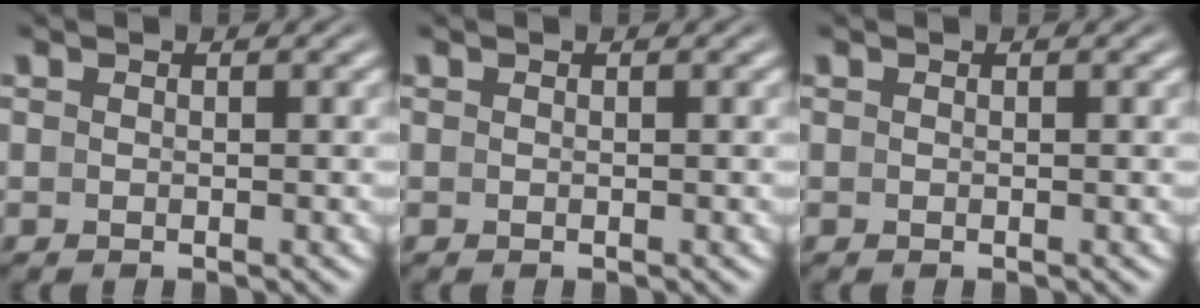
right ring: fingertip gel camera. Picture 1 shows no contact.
{"total": 0.0}
{"total": 0.0}